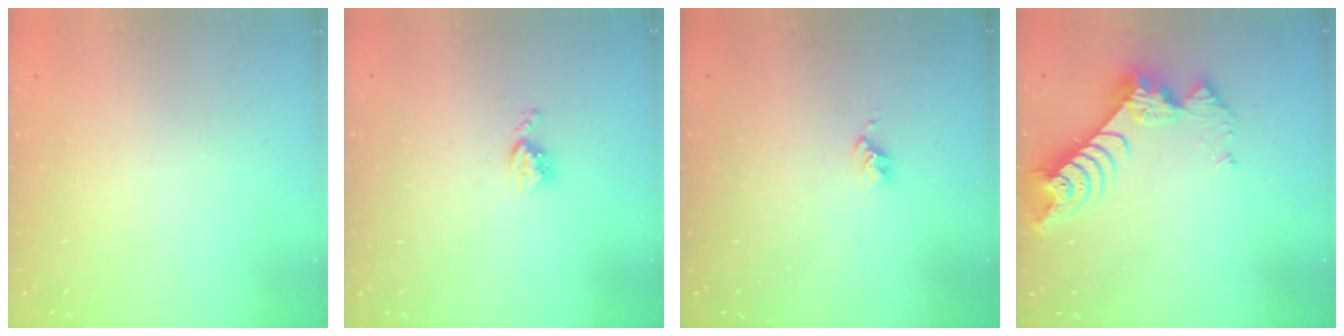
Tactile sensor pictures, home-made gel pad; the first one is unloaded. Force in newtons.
{"total": 5.1, "press": 5.1, "slide": 0.7}
{"total": 2.7, "press": 2.6, "slide": 0.4}
{"total": 9.3, "press": 9.3, "slide": 0.8}